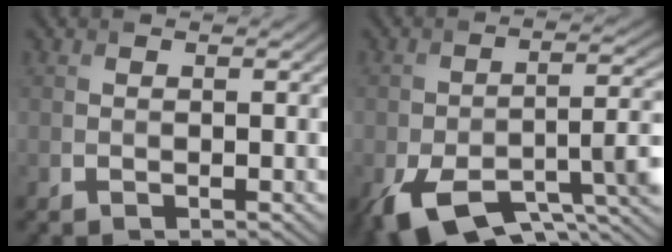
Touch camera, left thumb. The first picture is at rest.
{"total": 13.2, "force": [-6.9, 5.9, 9.6], "torque": [-0.178, -0.042, -0.107]}